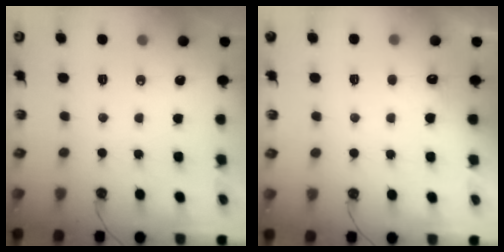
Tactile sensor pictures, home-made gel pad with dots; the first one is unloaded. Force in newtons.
{"total": 4.5, "press": 4.4, "slide": 0.9}